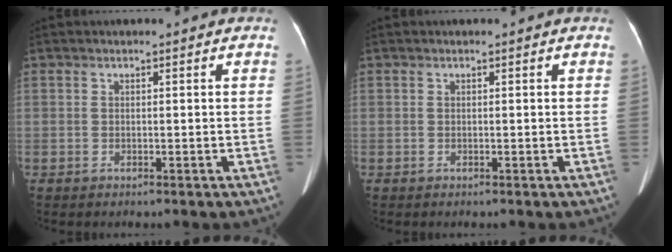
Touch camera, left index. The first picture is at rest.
{"total": 0.0}